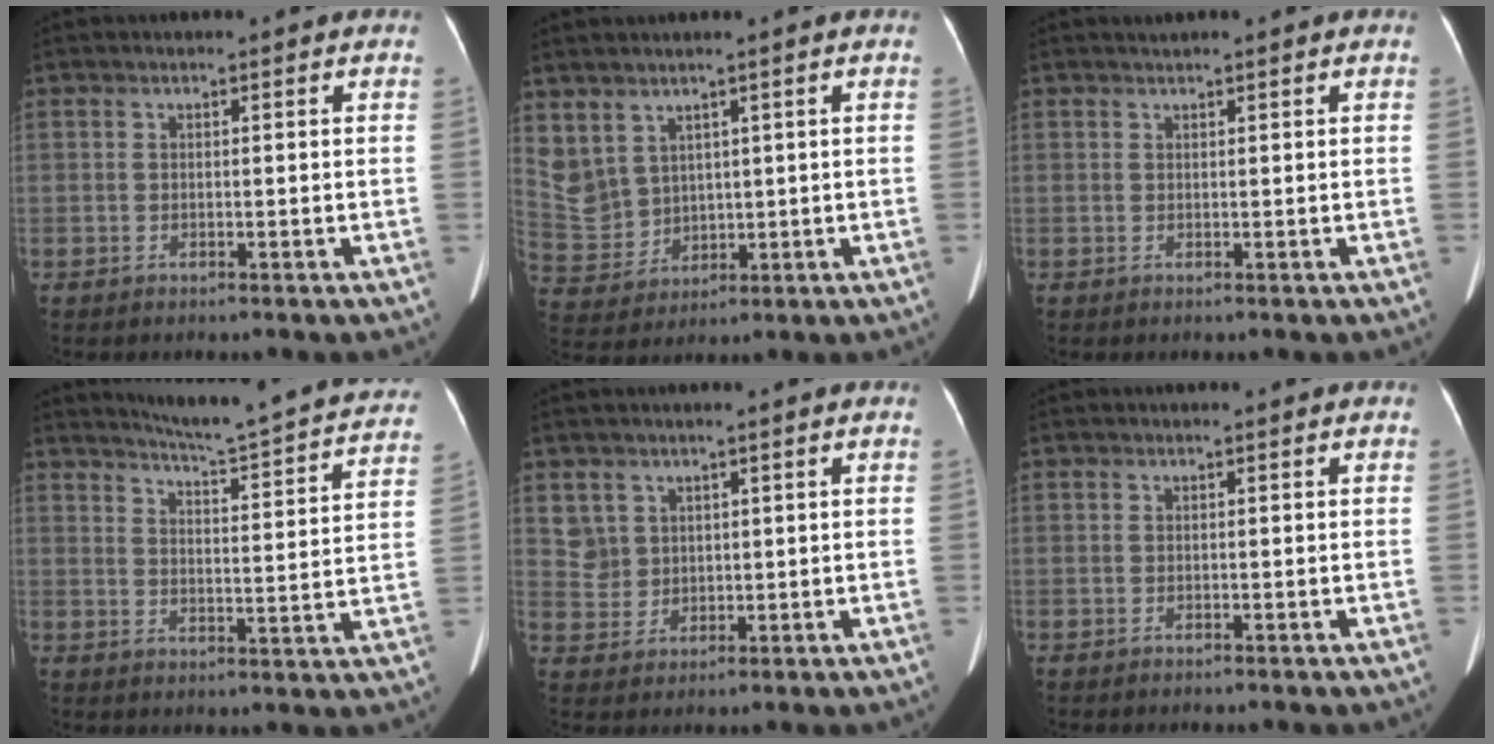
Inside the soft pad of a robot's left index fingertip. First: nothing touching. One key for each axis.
{"total": 10.0, "fx": 5.0, "fy": 8.4, "fz": 2.4, "tx": -0.087, "ty": 0.007, "tz": 0.129}
{"total": 0.8, "fx": 0.7, "fy": 0.0, "fz": 0.3, "tx": -0.007, "ty": 0.012, "tz": 0.015}
{"total": 21.6, "fx": 20.1, "fy": 0.9, "fz": 7.8, "tx": -0.110, "ty": -0.061, "tz": 0.245}
{"total": 4.2, "fx": 1.8, "fy": 3.7, "fz": -0.2, "tx": 0.008, "ty": -0.003, "tz": 0.043}
{"total": 0.0}